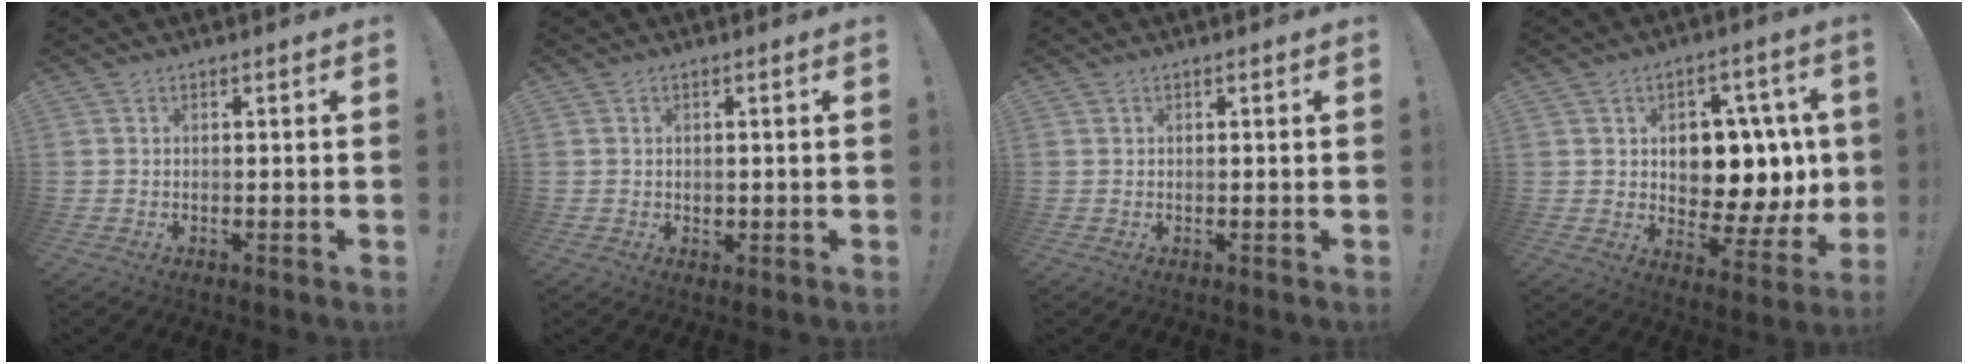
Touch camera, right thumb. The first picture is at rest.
{"total": 0.9, "force": [0.3, 0.8, 0.2], "torque": [0.005, -0.001, 0.003]}
{"total": 0.0}
{"total": 12.0, "force": [2.9, 9.0, 7.4], "torque": [-0.076, -0.023, 0.064]}